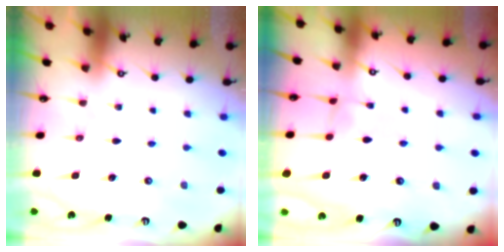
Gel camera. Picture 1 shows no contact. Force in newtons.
{"total": 1.0, "press": 0.9, "slide": 0.5}